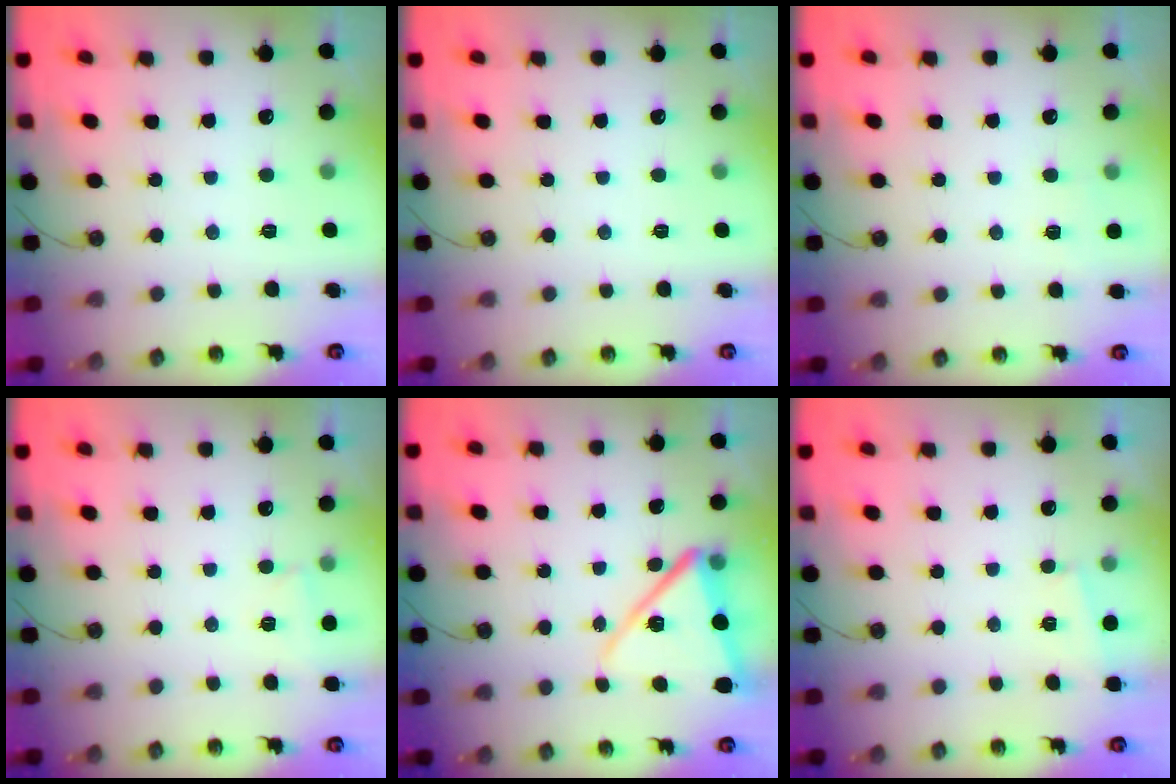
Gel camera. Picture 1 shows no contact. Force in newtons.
{"total": 0.0}
{"total": 2.8, "press": 2.3, "slide": 1.5}
{"total": 3.0, "press": 2.8, "slide": 0.9}
{"total": 13.5, "press": 13.5, "slide": 0.8}
{"total": 1.6, "press": 1.0, "slide": 1.2}